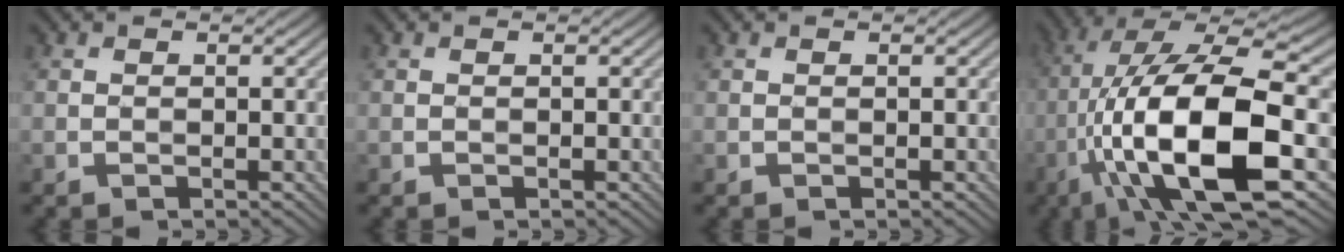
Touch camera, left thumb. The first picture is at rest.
{"total": 0.0}
{"total": 0.0}
{"total": 17.8, "force": [-4.5, 6.3, 16.1], "torque": [-0.320, 0.001, -0.069]}